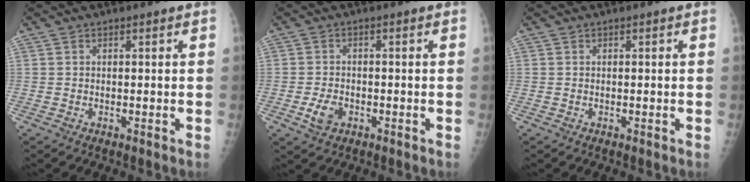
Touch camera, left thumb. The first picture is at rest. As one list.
[{"total": 3.8, "force": [-1.4, 2.6, 2.4], "torque": [-0.043, 0.002, -0.025]}, {"total": 0.0}]